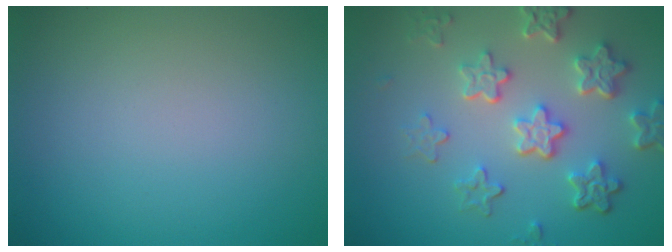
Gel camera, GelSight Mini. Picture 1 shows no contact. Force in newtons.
{"total": 5.9, "press": 4.4, "slide": 4.0}